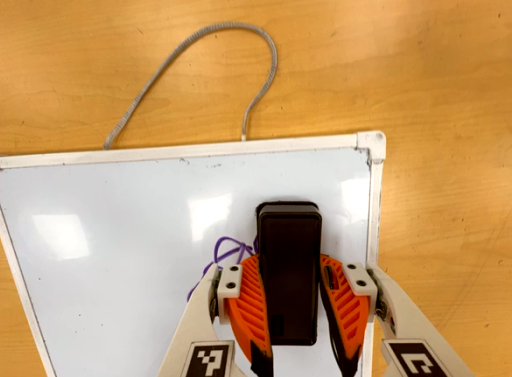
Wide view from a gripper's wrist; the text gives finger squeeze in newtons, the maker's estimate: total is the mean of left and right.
{"total": 13.1, "left": 12.9, "right": 13.2}